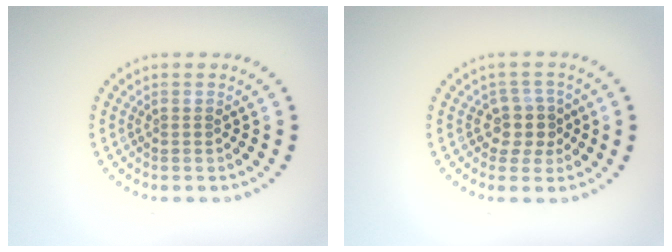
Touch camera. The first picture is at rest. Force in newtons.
{"total": 2.6, "press": 2.1, "slide": 1.5}